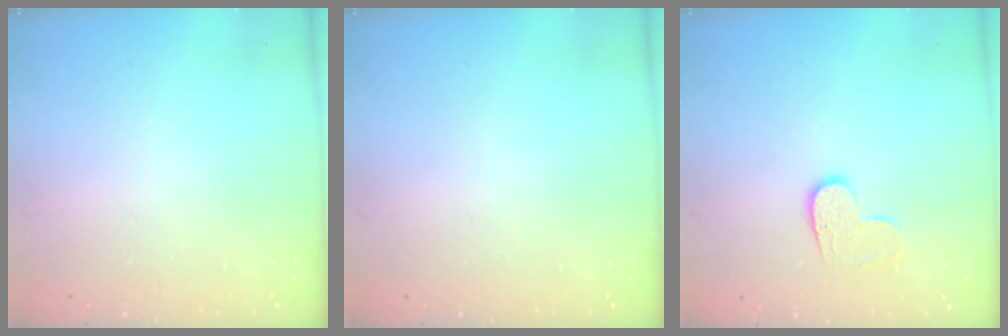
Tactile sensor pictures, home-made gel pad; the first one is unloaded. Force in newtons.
{"total": 0.0}
{"total": 7.0, "press": 7.0, "slide": 0.2}